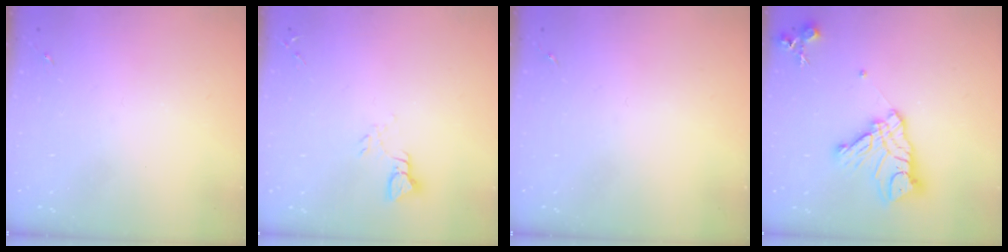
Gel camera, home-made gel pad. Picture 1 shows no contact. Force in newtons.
{"total": 3.7, "press": 3.7, "slide": 0.2}
{"total": 0.0}
{"total": 15.7, "press": 15.7, "slide": 1.5}